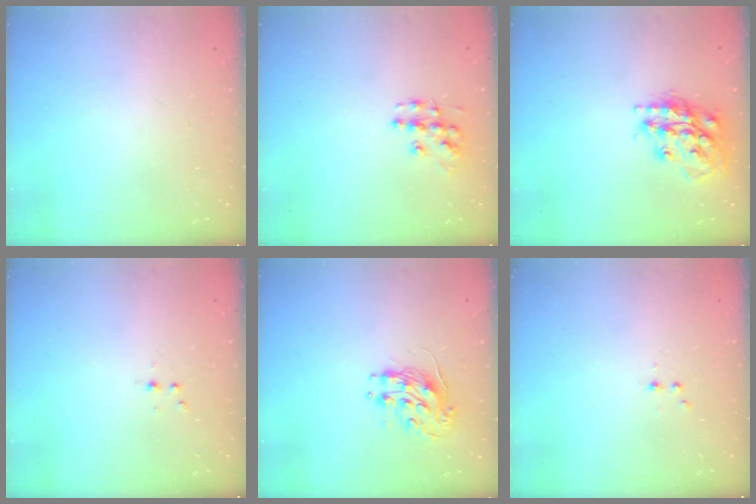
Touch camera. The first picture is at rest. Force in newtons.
{"total": 8.8, "press": 8.8, "slide": 0.7}
{"total": 17.6, "press": 17.5, "slide": 1.4}
{"total": 2.7, "press": 2.3, "slide": 1.4}
{"total": 9.4, "press": 9.4, "slide": 0.6}
{"total": 2.3, "press": 2.1, "slide": 0.9}